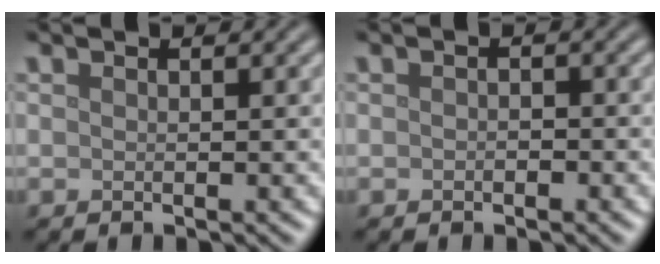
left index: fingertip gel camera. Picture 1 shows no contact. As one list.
[{"total": 0.8, "force": [-0.3, 0.5, 0.5], "torque": [-0.008, 0.000, -0.005]}]